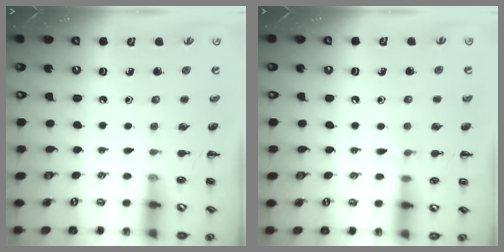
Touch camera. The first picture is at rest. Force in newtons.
{"total": 5.7, "press": 5.5, "slide": 1.5}